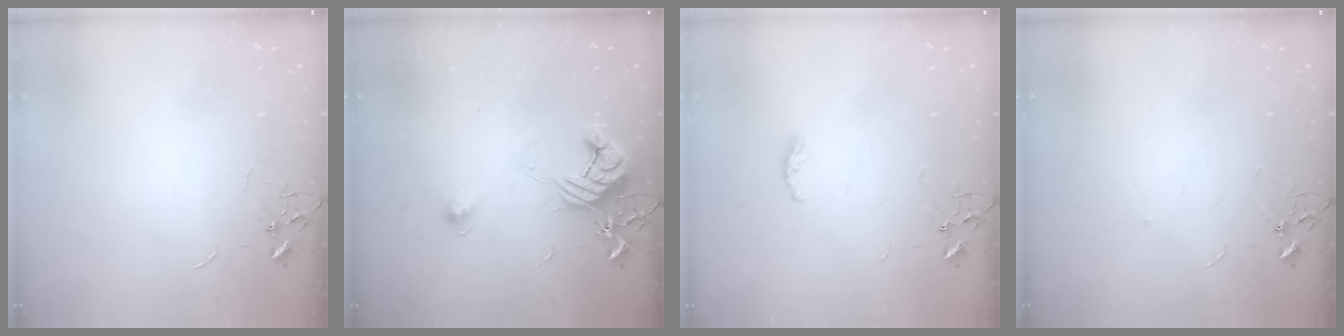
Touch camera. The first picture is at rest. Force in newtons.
{"total": 11.3, "press": 11.3, "slide": 0.9}
{"total": 4.8, "press": 4.8, "slide": 0.5}
{"total": 2.7, "press": 2.7, "slide": 0.4}